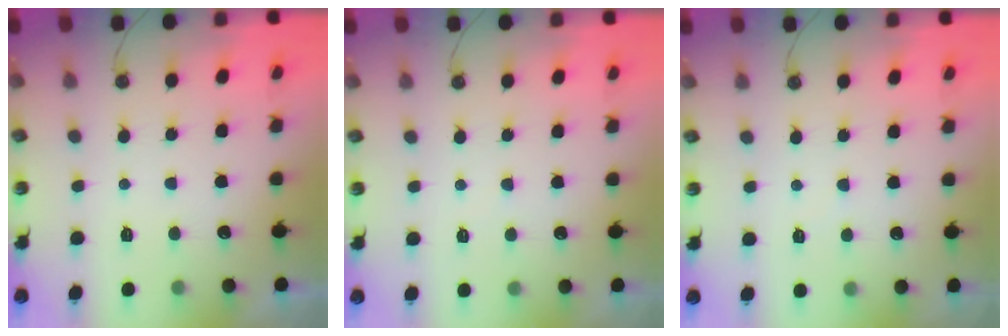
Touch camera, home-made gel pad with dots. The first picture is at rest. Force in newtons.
{"total": 2.8, "press": 2.7, "slide": 0.5}
{"total": 3.2, "press": 3.2, "slide": 0.5}